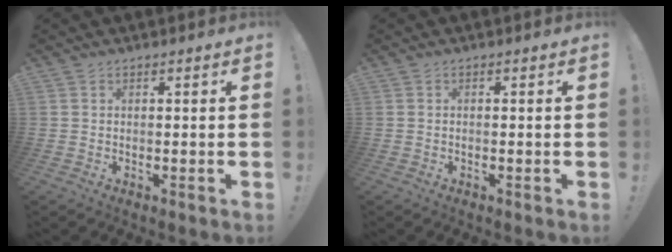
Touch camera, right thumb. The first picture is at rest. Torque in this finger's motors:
{"motor_torque": [-0.19, -0.07, -0.18, 0.06, -0.05]}